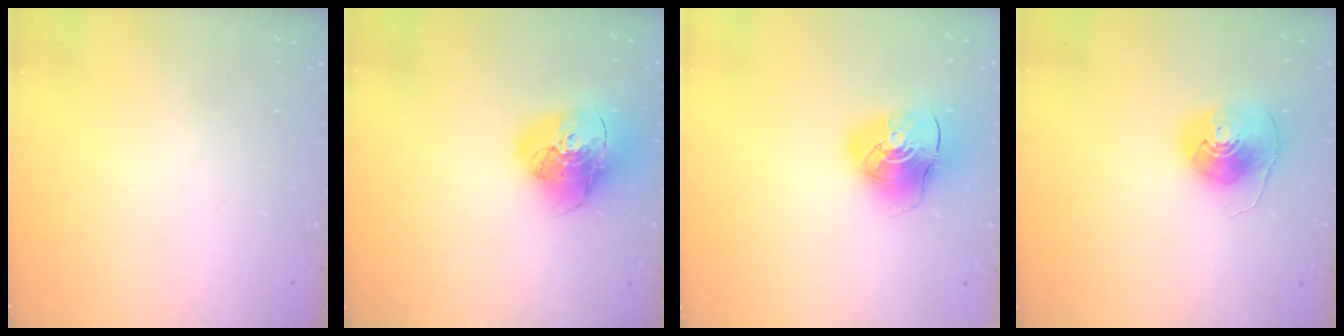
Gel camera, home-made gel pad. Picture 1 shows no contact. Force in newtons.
{"total": 20.1, "press": 20.0, "slide": 2.6}
{"total": 12.6, "press": 12.5, "slide": 1.6}
{"total": 9.8, "press": 9.7, "slide": 1.2}